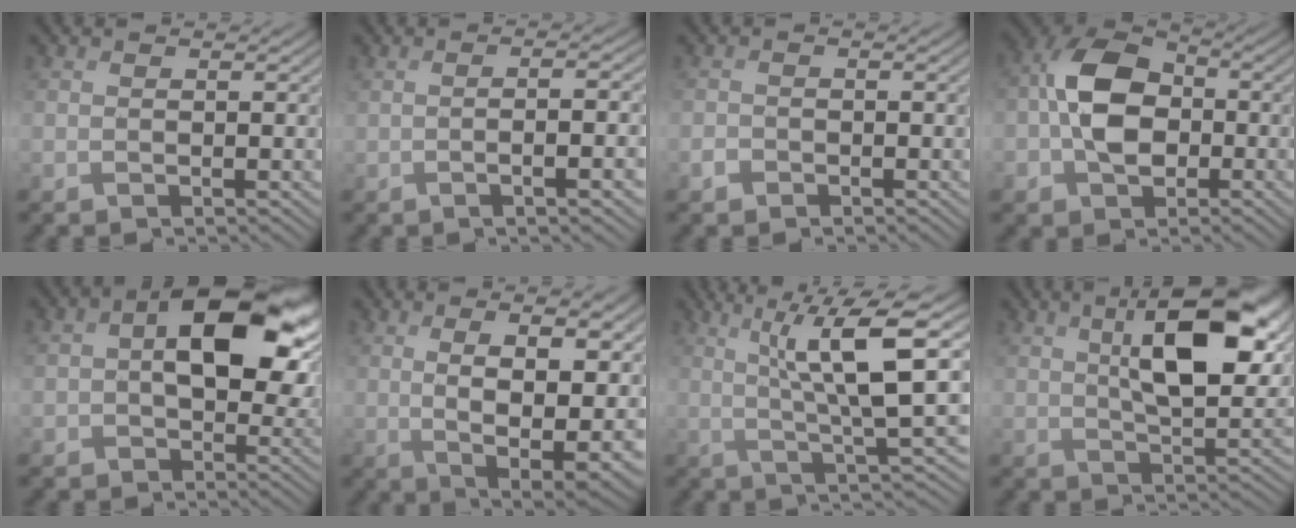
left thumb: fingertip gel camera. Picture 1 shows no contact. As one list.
[{"total": 6.3, "force": [-1.2, 1.9, 5.9], "torque": [-0.081, -0.003, -0.016]}, {"total": 1.3, "force": [-0.9, 0.9, 0.3], "torque": [-0.005, 0.001, -0.021]}, {"total": 9.5, "force": [-1.1, 6.7, 6.7], "torque": [-0.137, 0.011, -0.038]}, {"total": 12.9, "force": [2.9, 7.8, 9.9], "torque": [-0.159, 0.002, 0.045]}, {"total": 12.7, "force": [2.4, 5.9, 11.0], "torque": [-0.169, -0.003, 0.036]}, {"total": 10.8, "force": [3.0, 1.7, 10.3], "torque": [-0.169, 0.018, 0.053]}, {"total": 12.3, "force": [4.4, 5.2, 10.2], "torque": [-0.170, -0.001, 0.069]}]